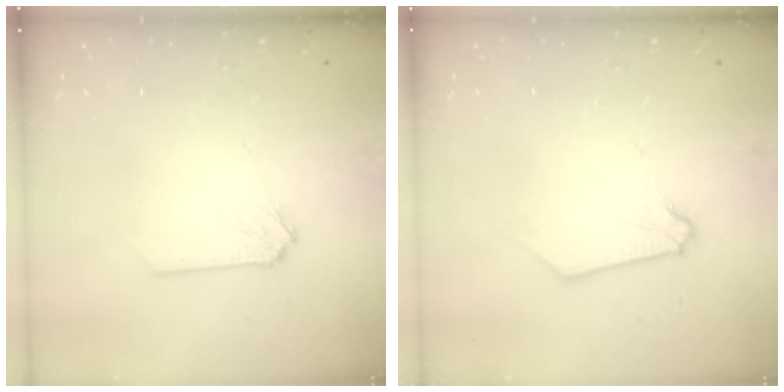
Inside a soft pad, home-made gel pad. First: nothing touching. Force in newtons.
{"total": 0.0}